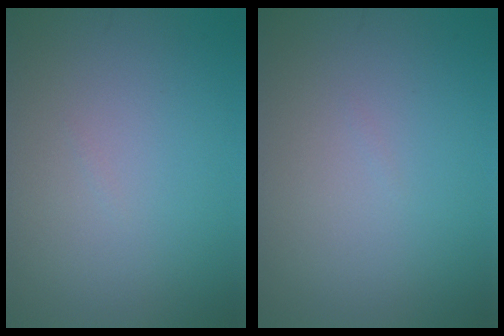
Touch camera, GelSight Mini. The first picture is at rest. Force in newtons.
{"total": 0.0}